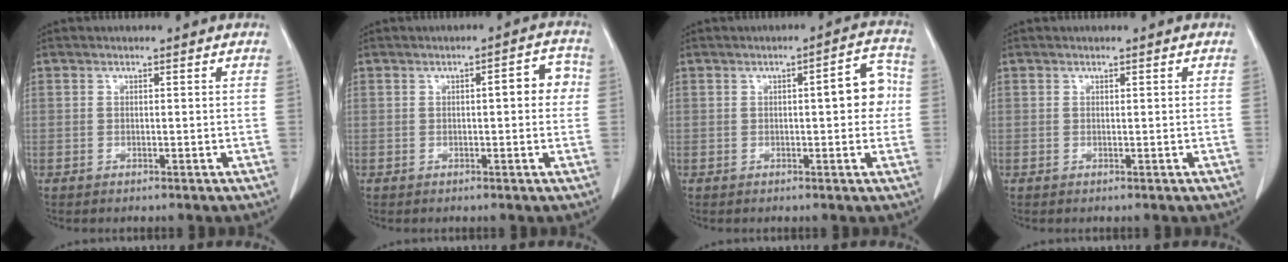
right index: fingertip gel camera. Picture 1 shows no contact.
{"total": 4.3, "force": [0.4, 1.3, 4.1], "torque": [-0.045, 0.017, 0.000]}
{"total": 6.0, "force": [0.4, 1.7, 5.8], "torque": [-0.069, 0.019, 0.001]}
{"total": 0.0}